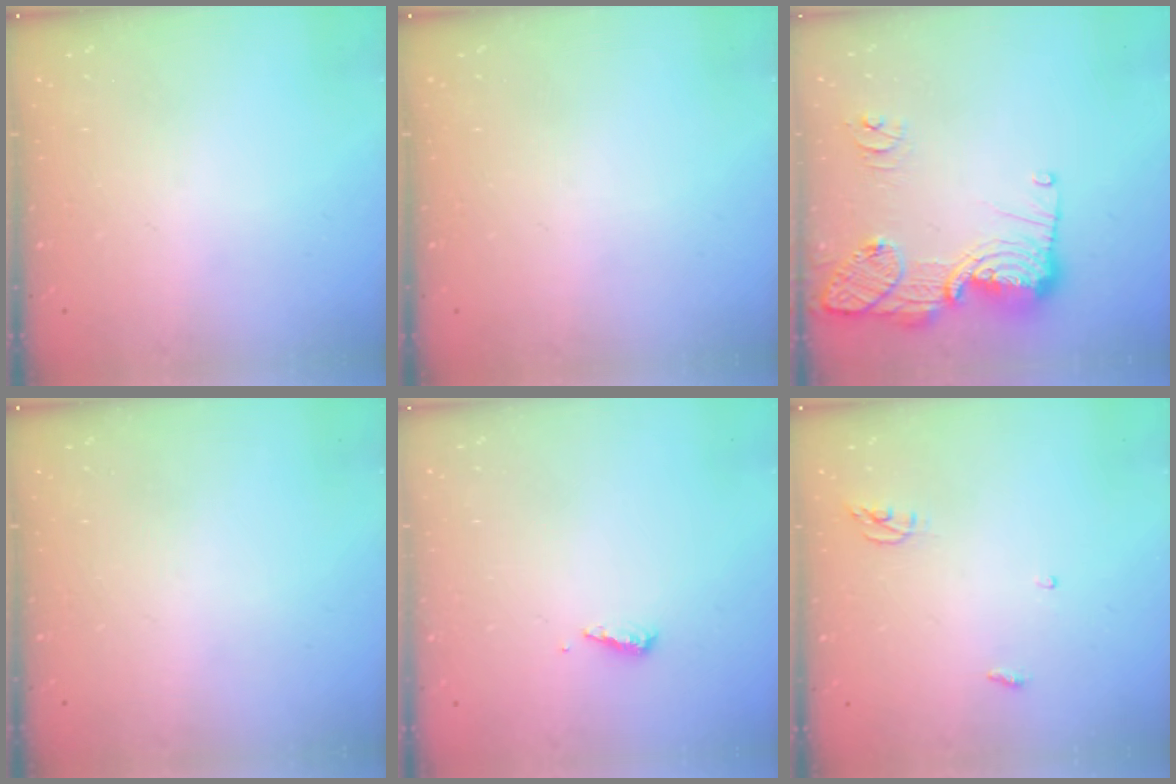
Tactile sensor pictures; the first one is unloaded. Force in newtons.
{"total": 0.0}
{"total": 17.6, "press": 17.3, "slide": 3.3}
{"total": 0.0}
{"total": 3.6, "press": 3.6, "slide": 0.4}
{"total": 3.8, "press": 3.8, "slide": 0.3}